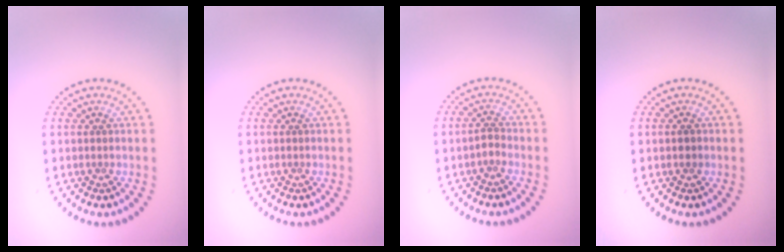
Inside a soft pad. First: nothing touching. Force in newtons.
{"total": 0.0}
{"total": 1.0, "press": 0.9, "slide": 0.6}
{"total": 0.8, "press": 0.8, "slide": 0.1}